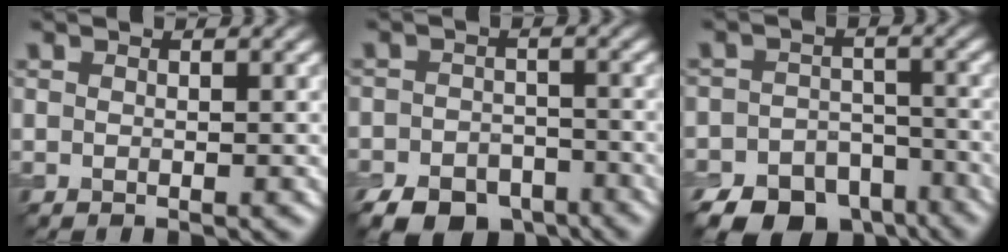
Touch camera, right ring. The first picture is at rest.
{"total": 6.7, "force": [-4.9, 3.6, 2.8], "torque": [-0.045, -0.014, -0.081]}
{"total": 11.1, "force": [-8.4, 6.4, 3.5], "torque": [-0.059, -0.030, -0.111]}